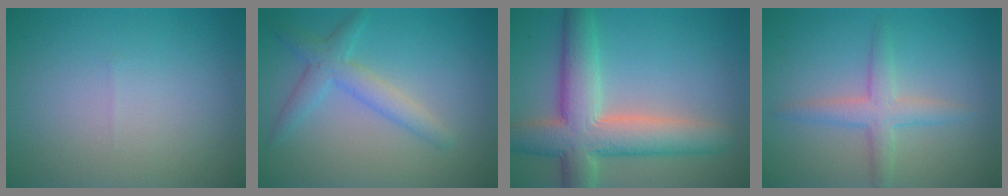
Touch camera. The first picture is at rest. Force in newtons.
{"total": 2.9, "press": 2.9, "slide": 0.1}
{"total": 8.4, "press": 8.4, "slide": 0.8}
{"total": 2.9, "press": 2.9, "slide": 0.1}